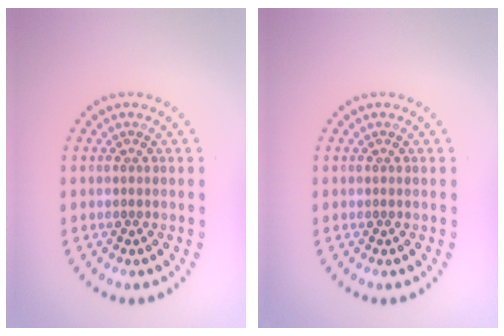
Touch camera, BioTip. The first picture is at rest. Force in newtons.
{"total": 0.0}